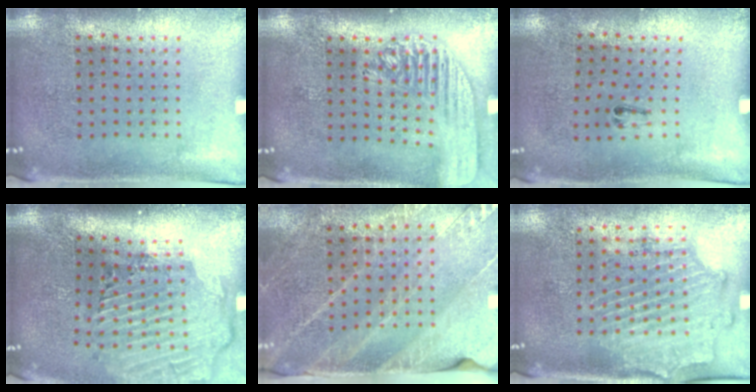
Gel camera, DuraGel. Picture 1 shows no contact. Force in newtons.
{"total": 1.9, "press": 1.7, "slide": 0.9}
{"total": 0.6, "press": 0.2, "slide": 0.5}
{"total": 3.0, "press": 2.2, "slide": 2.0}
{"total": 2.6, "press": 2.5, "slide": 0.4}
{"total": 1.7, "press": 1.5, "slide": 0.8}